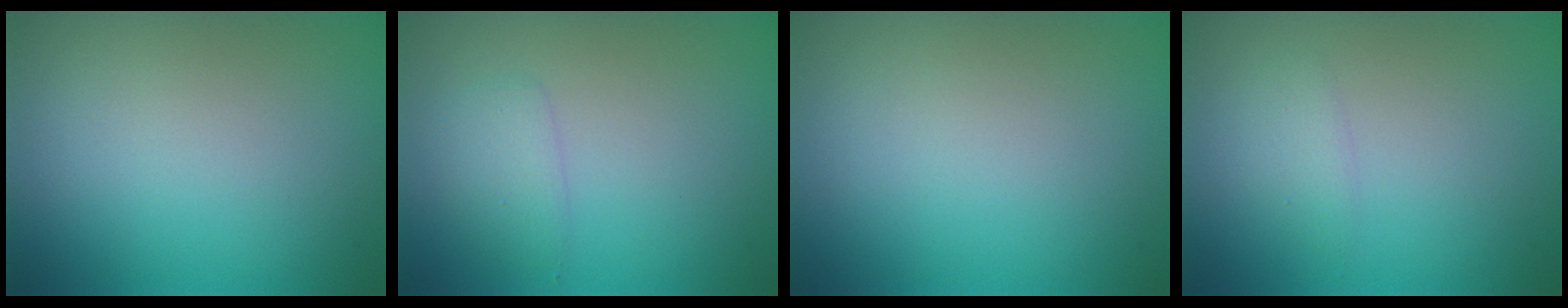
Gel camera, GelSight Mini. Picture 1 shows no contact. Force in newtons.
{"total": 1.5, "press": 1.5, "slide": 0.1}
{"total": 0.0}
{"total": 1.1, "press": 1.1, "slide": 0.1}